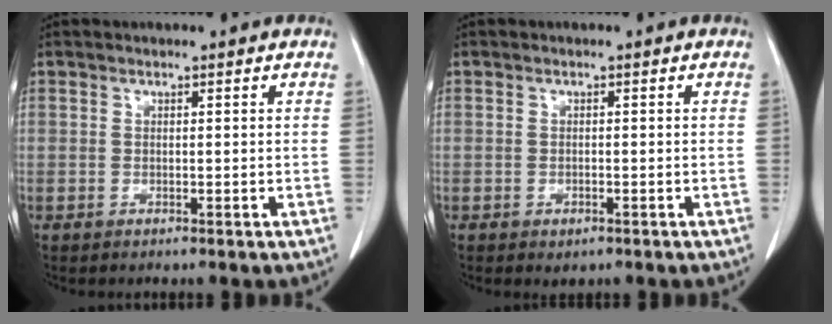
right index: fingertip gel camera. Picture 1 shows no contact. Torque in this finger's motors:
{"motor_torque": [0.35, -0.37, 0.03, 0.01]}